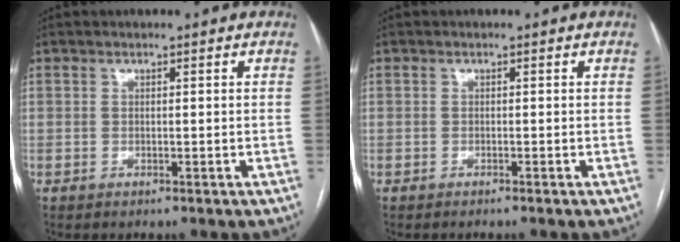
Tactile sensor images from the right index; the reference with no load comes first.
{"total": 1.0, "force": [-0.9, -0.2, 0.4], "torque": [-0.003, 0.003, -0.013]}